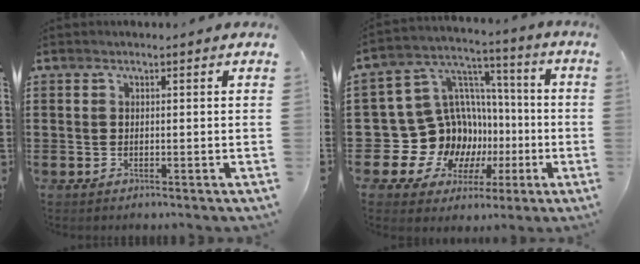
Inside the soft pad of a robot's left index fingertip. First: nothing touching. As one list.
[{"total": 16.5, "force": [-3.0, 15.1, 6.0], "torque": [-0.171, -0.025, -0.015]}]